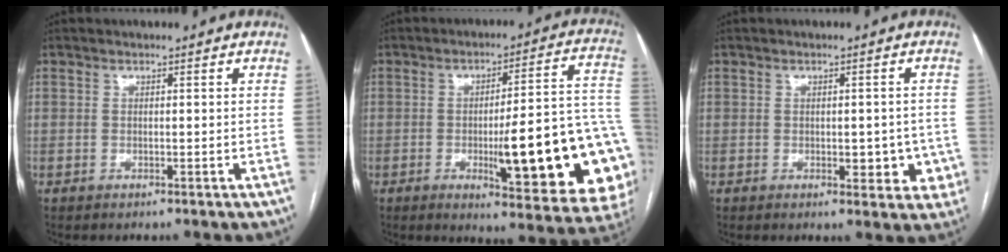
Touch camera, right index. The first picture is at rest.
{"total": 23.3, "force": [-4.9, 3.8, 22.5], "torque": [-0.202, 0.012, -0.052]}
{"total": 5.1, "force": [-1.1, 2.6, 4.2], "torque": [-0.037, 0.006, -0.007]}